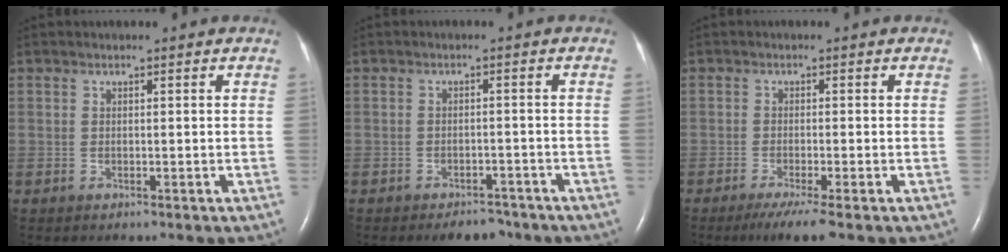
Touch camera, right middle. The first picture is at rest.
{"total": 4.2, "force": [-3.5, 1.8, 1.5], "torque": [-0.017, 0.002, -0.047]}
{"total": 4.4, "force": [-3.0, -0.3, 3.2], "torque": [-0.056, -0.014, -0.054]}